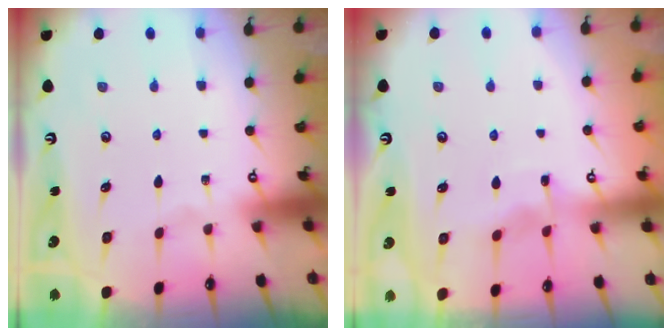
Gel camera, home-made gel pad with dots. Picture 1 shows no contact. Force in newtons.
{"total": 3.9, "press": 3.9, "slide": 0.6}